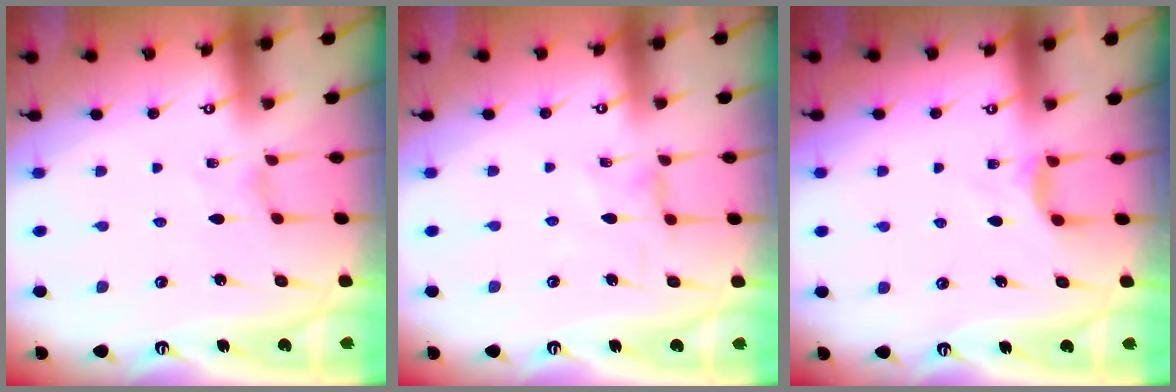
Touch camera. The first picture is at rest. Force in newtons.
{"total": 0.0}
{"total": 2.9, "press": 2.9, "slide": 0.4}